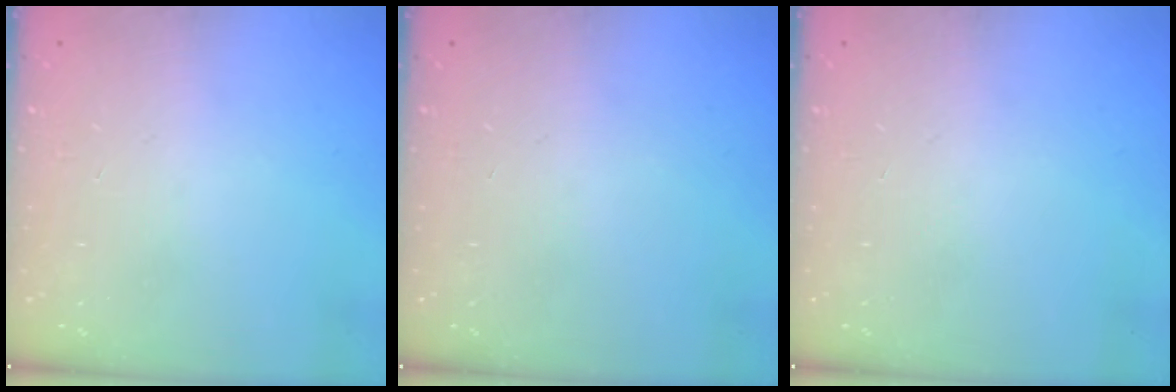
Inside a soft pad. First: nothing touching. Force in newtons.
{"total": 0.0}
{"total": 0.0}